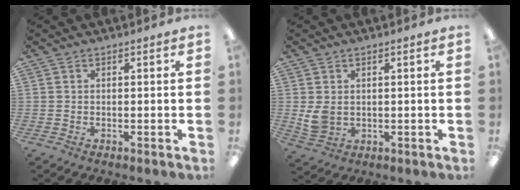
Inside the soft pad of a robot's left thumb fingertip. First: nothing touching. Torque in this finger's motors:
{"motor_torque": [0.46, 0.66, 0.27, -0.41, 0.02]}